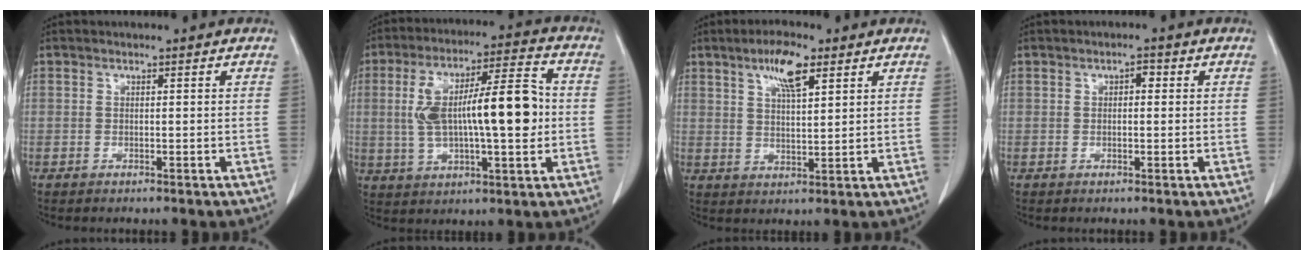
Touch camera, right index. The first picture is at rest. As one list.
[{"total": 17.1, "force": [0.4, 4.6, 16.5], "torque": [-0.295, 0.032, 0.013]}, {"total": 7.2, "force": [4.0, 2.0, 5.7], "torque": [-0.108, 0.004, 0.072]}, {"total": 1.8, "force": [0.4, 1.0, 1.5], "torque": [-0.023, 0.010, 0.004]}]